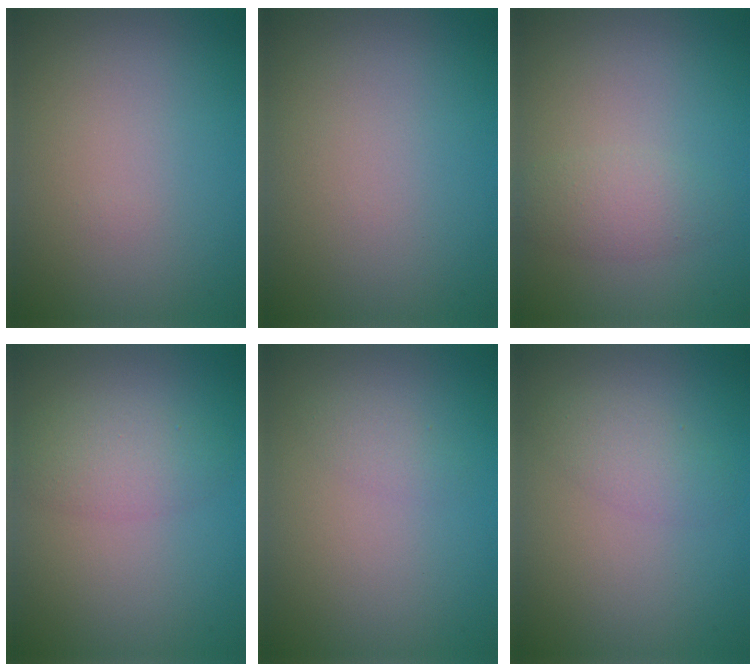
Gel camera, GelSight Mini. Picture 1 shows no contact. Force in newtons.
{"total": 0.0}
{"total": 2.2, "press": 2.2, "slide": 0.1}
{"total": 2.7, "press": 2.7, "slide": 0.2}
{"total": 1.0, "press": 1.0, "slide": 0.1}
{"total": 1.9, "press": 1.9, "slide": 0.1}